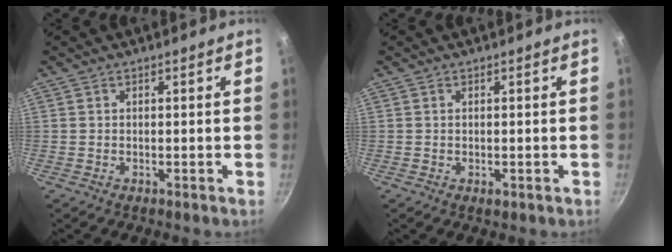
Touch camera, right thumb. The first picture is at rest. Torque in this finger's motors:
{"motor_torque": [-0.25, 0.08, -0.37, 0.07, 0.01]}